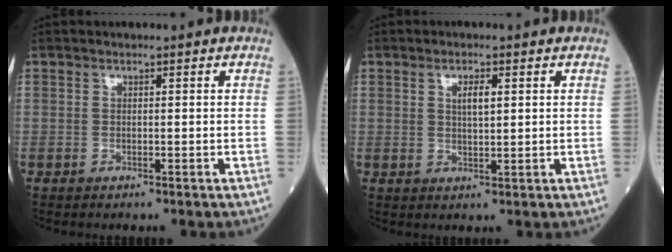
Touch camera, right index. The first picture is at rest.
{"total": 2.6, "force": [0.9, 0.7, 2.3], "torque": [-0.040, -0.001, 0.016]}